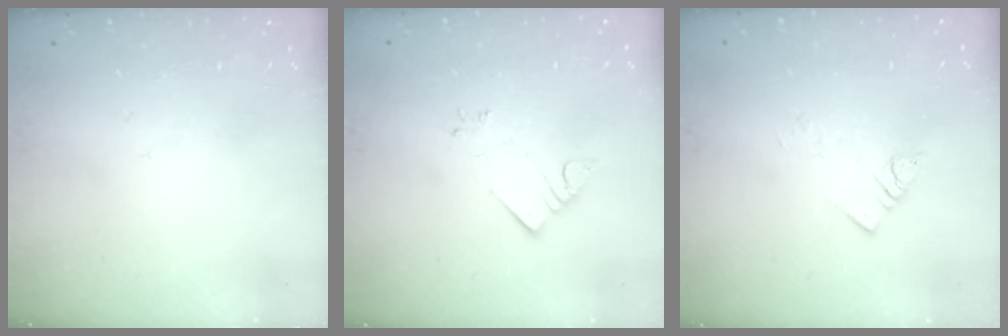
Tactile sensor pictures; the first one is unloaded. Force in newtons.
{"total": 3.2, "press": 3.2, "slide": 0.4}
{"total": 2.8, "press": 2.8, "slide": 0.3}